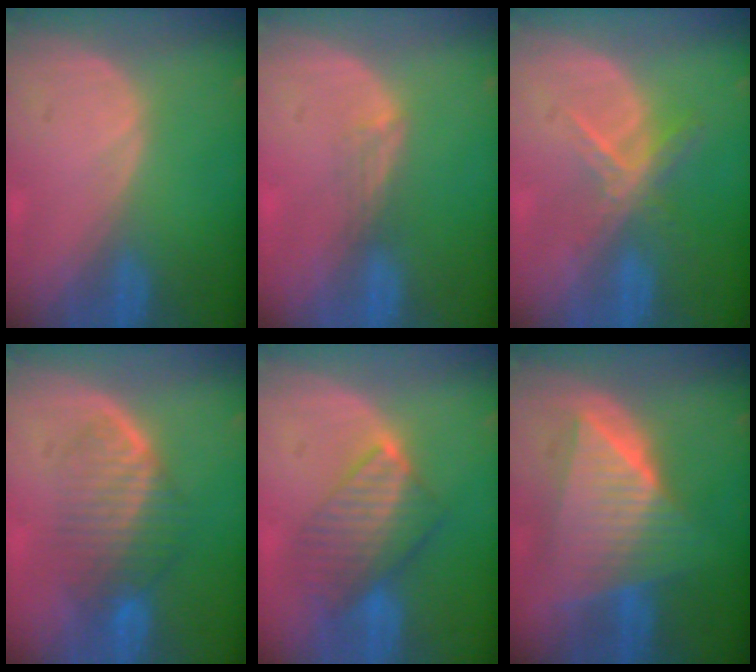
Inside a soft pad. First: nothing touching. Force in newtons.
{"total": 1.8, "press": 1.3, "slide": 1.2}
{"total": 5.6, "press": 4.8, "slide": 2.8}
{"total": 6.7, "press": 6.4, "slide": 2.0}
{"total": 7.5, "press": 7.2, "slide": 2.2}
{"total": 9.7, "press": 9.7, "slide": 0.7}